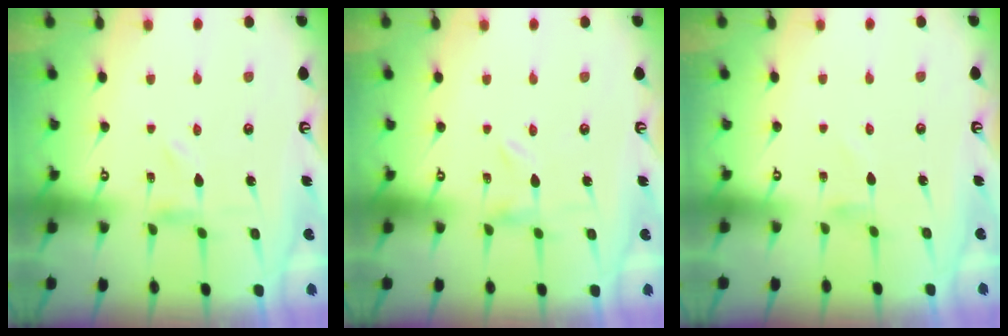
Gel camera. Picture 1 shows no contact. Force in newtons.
{"total": 0.0}
{"total": 0.0}